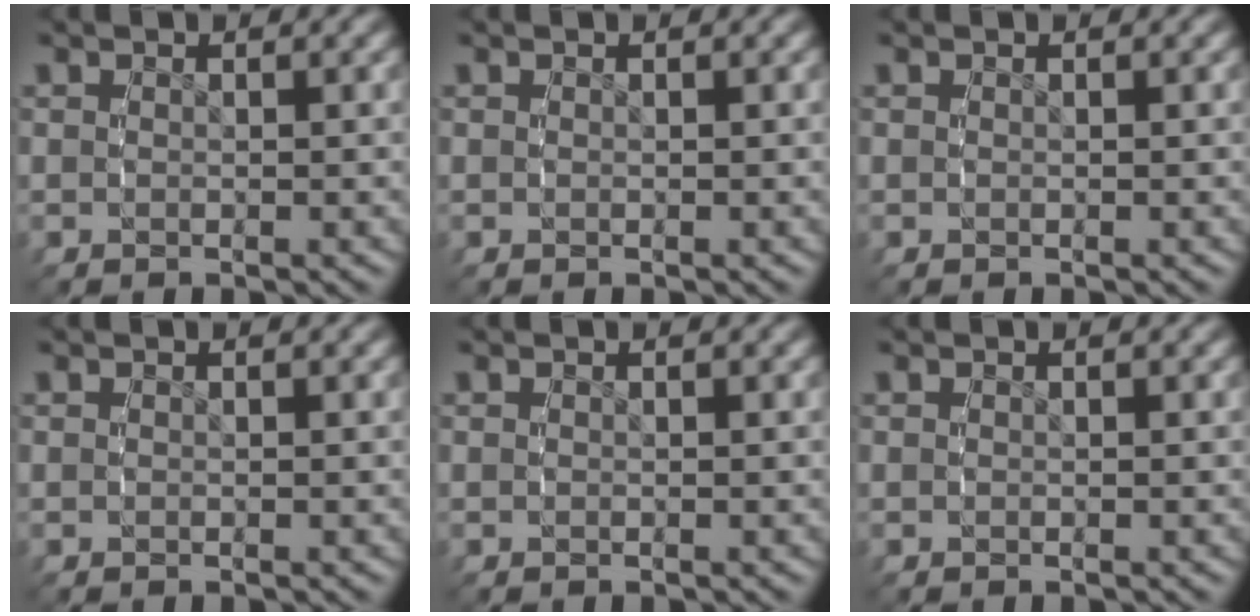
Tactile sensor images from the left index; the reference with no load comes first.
{"total": 0.0}
{"total": 0.0}
{"total": 0.0}
{"total": 0.0}
{"total": 0.0}